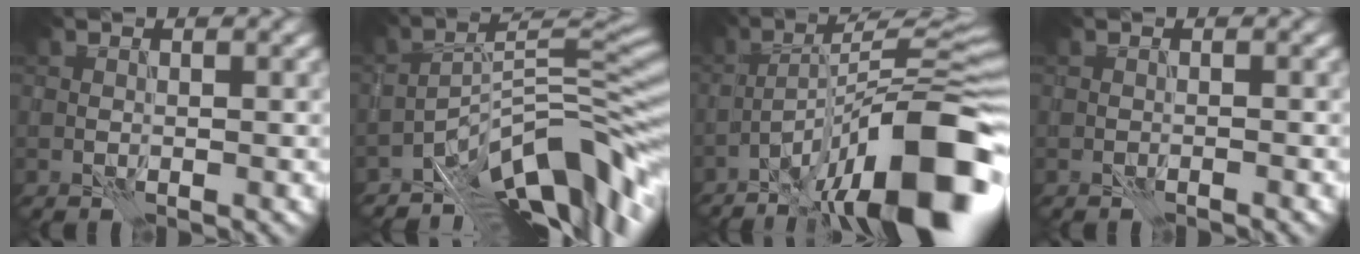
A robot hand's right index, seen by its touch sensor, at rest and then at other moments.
{"total": 11.0, "force": [-7.2, 3.3, 7.7], "torque": [-0.091, 0.017, -0.130]}
{"total": 15.6, "force": [-8.7, 3.6, 12.5], "torque": [-0.179, 0.020, -0.146]}
{"total": 0.6, "force": [-0.6, -0.1, 0.0], "torque": [0.000, 0.002, -0.011]}